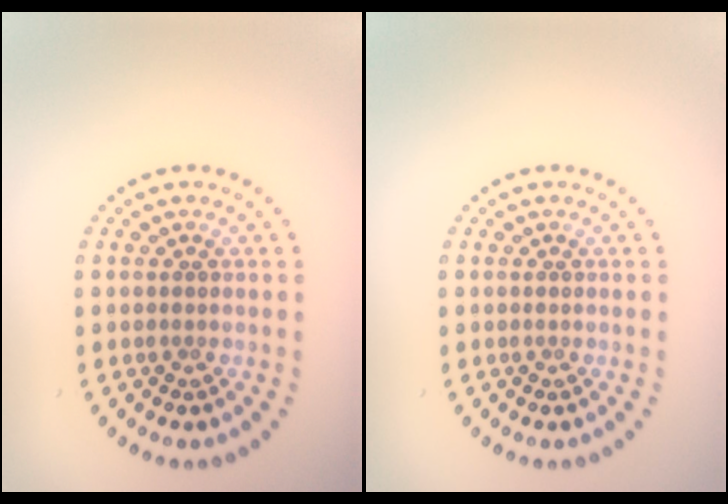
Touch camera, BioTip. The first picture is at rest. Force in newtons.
{"total": 0.0}